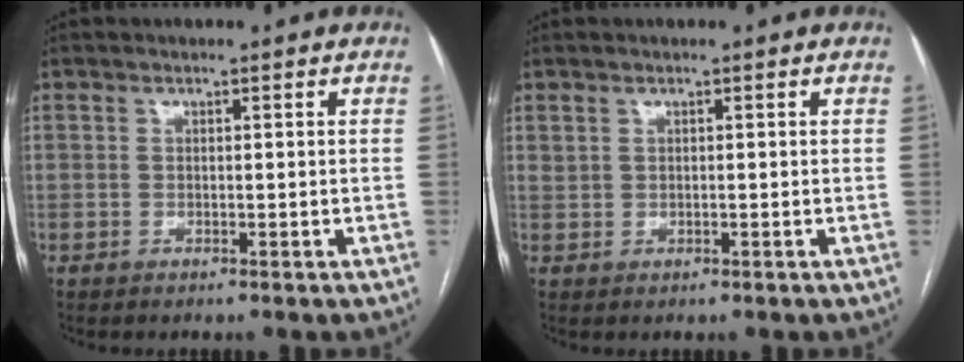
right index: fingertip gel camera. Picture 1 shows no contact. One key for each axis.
{"total": 0.7, "fx": 0.4, "fy": 0.4, "fz": 0.5, "tx": -0.014, "ty": 0.007, "tz": 0.015}